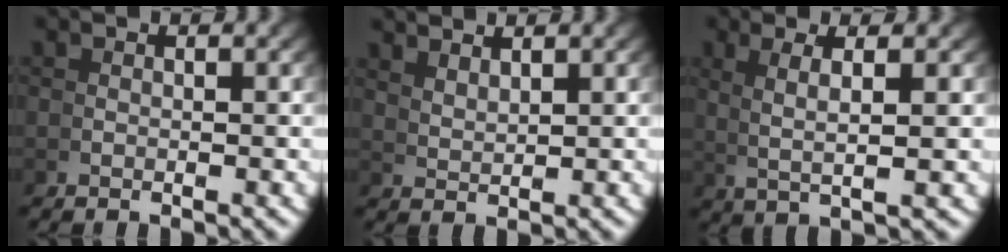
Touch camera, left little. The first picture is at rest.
{"total": 2.8, "force": [2.6, -0.7, 0.5], "torque": [-0.001, 0.001, 0.058]}
{"total": 4.3, "force": [2.2, 0.1, 3.7], "torque": [-0.049, 0.020, 0.039]}